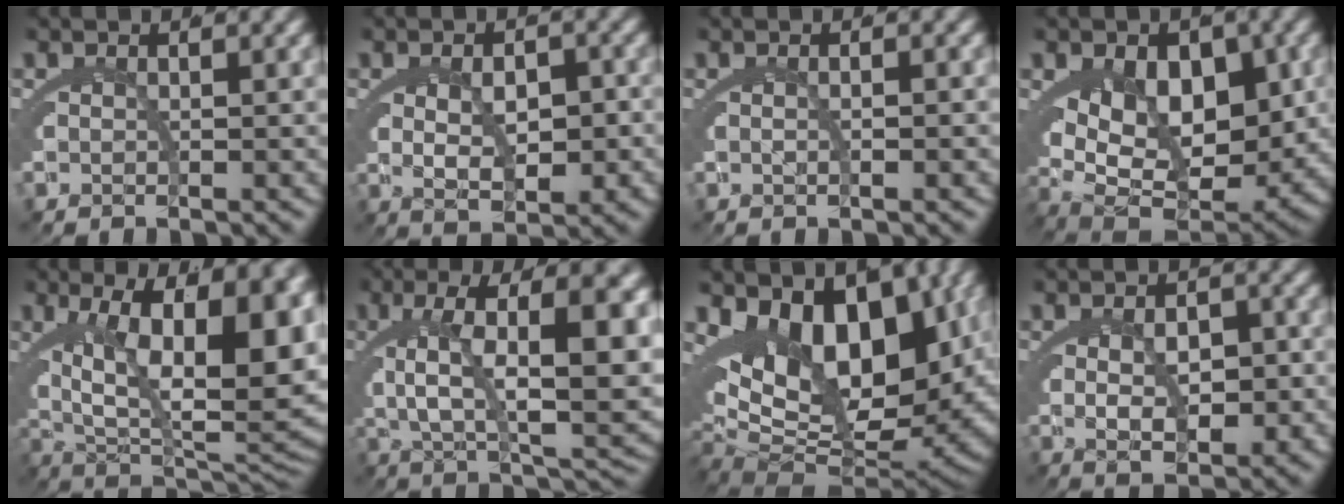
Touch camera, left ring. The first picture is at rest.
{"total": 4.5, "force": [-0.1, 2.4, 3.8], "torque": [-0.061, -0.015, 0.010]}
{"total": 0.8, "force": [-0.2, 0.2, 0.8], "torque": [-0.014, 0.008, -0.008]}
{"total": 13.4, "force": [-0.7, 9.2, 9.7], "torque": [-0.169, -0.046, 0.012]}
{"total": 15.6, "force": [0.8, 8.2, 13.3], "torque": [-0.185, -0.021, 0.040]}
{"total": 10.6, "force": [1.2, 3.4, 10.0], "torque": [-0.156, 0.008, 0.026]}
{"total": 18.0, "force": [-1.1, 12.5, 13.0], "torque": [-0.248, -0.061, 0.013]}
{"total": 3.9, "force": [-0.4, 2.1, 3.3], "torque": [-0.050, -0.011, 0.003]}